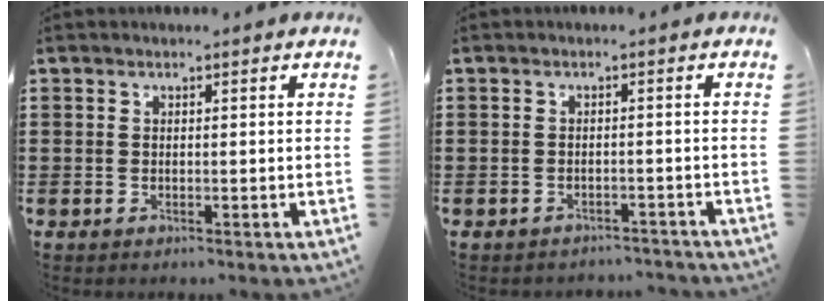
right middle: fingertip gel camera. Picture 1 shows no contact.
{"total": 1.7, "force": [-1.7, 0.2, 0.1], "torque": [-0.009, -0.002, -0.035]}